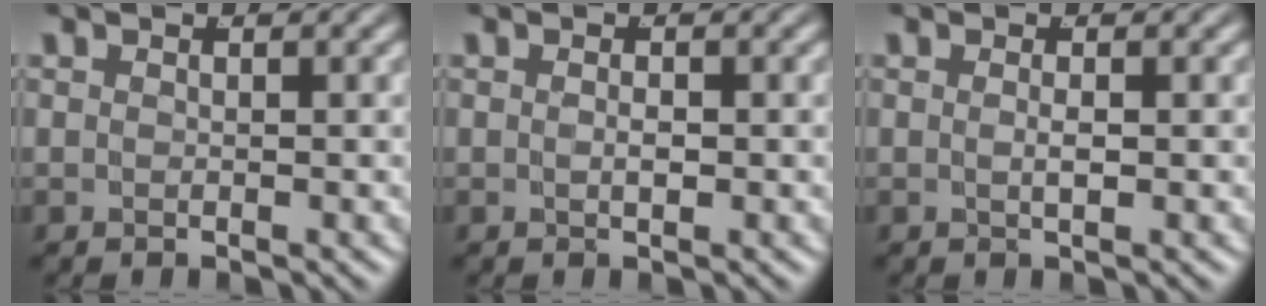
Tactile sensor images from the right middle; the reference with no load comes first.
{"total": 0.7, "force": [-0.2, 0.0, 0.6], "torque": [-0.016, -0.009, 0.002]}
{"total": 0.8, "force": [-0.1, -0.3, 0.8], "torque": [-0.016, -0.008, 0.002]}